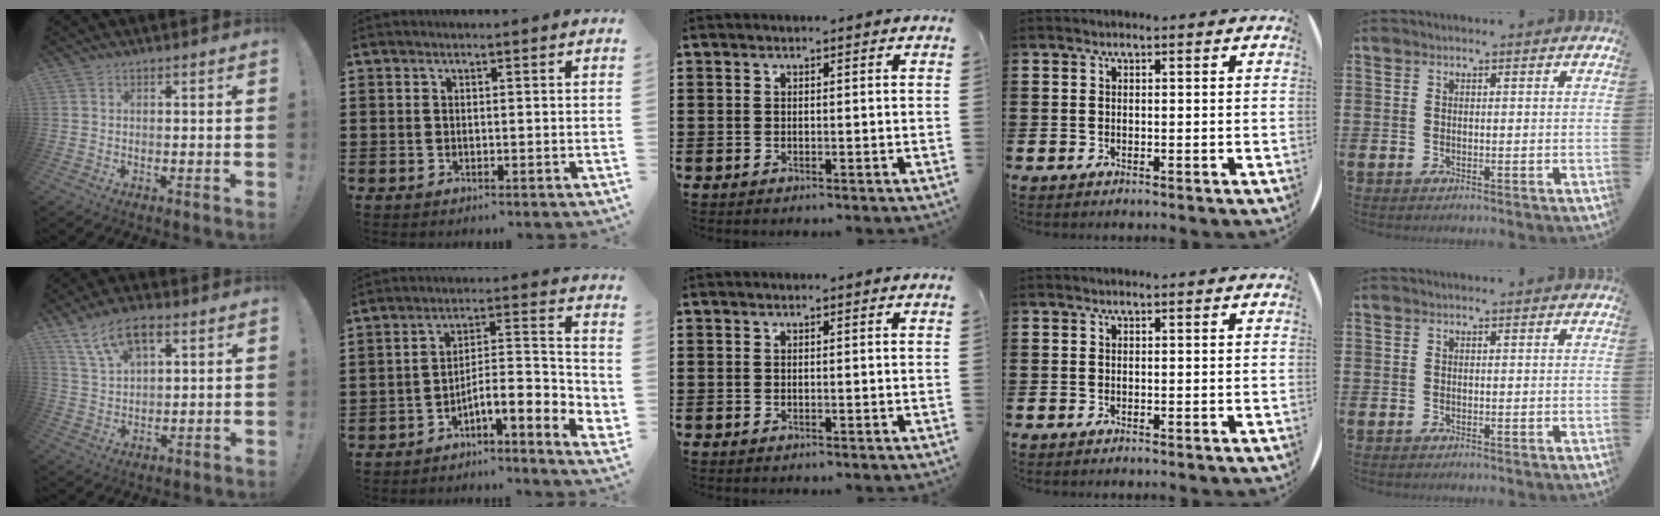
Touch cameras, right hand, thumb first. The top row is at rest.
{"thumb": {"total": 10.3, "force": [5.5, 5.2, 7.1], "torque": [-0.129, -0.006, 0.106]}, "index": {"total": 6.1, "force": [-4.1, 0.9, 4.4], "torque": [-0.076, -0.017, -0.081]}}